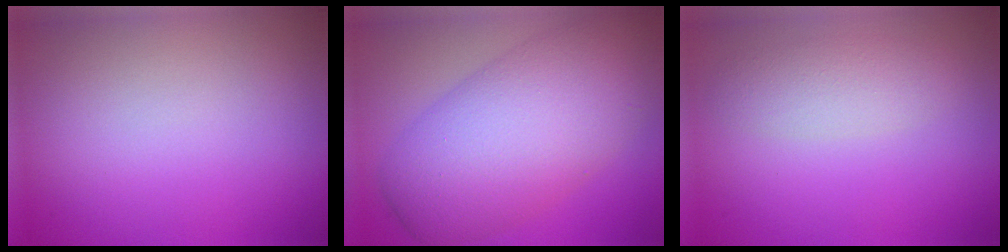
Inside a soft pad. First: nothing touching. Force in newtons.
{"total": 10.1, "press": 10.1, "slide": 0.3}
{"total": 2.4, "press": 2.4, "slide": 0.2}